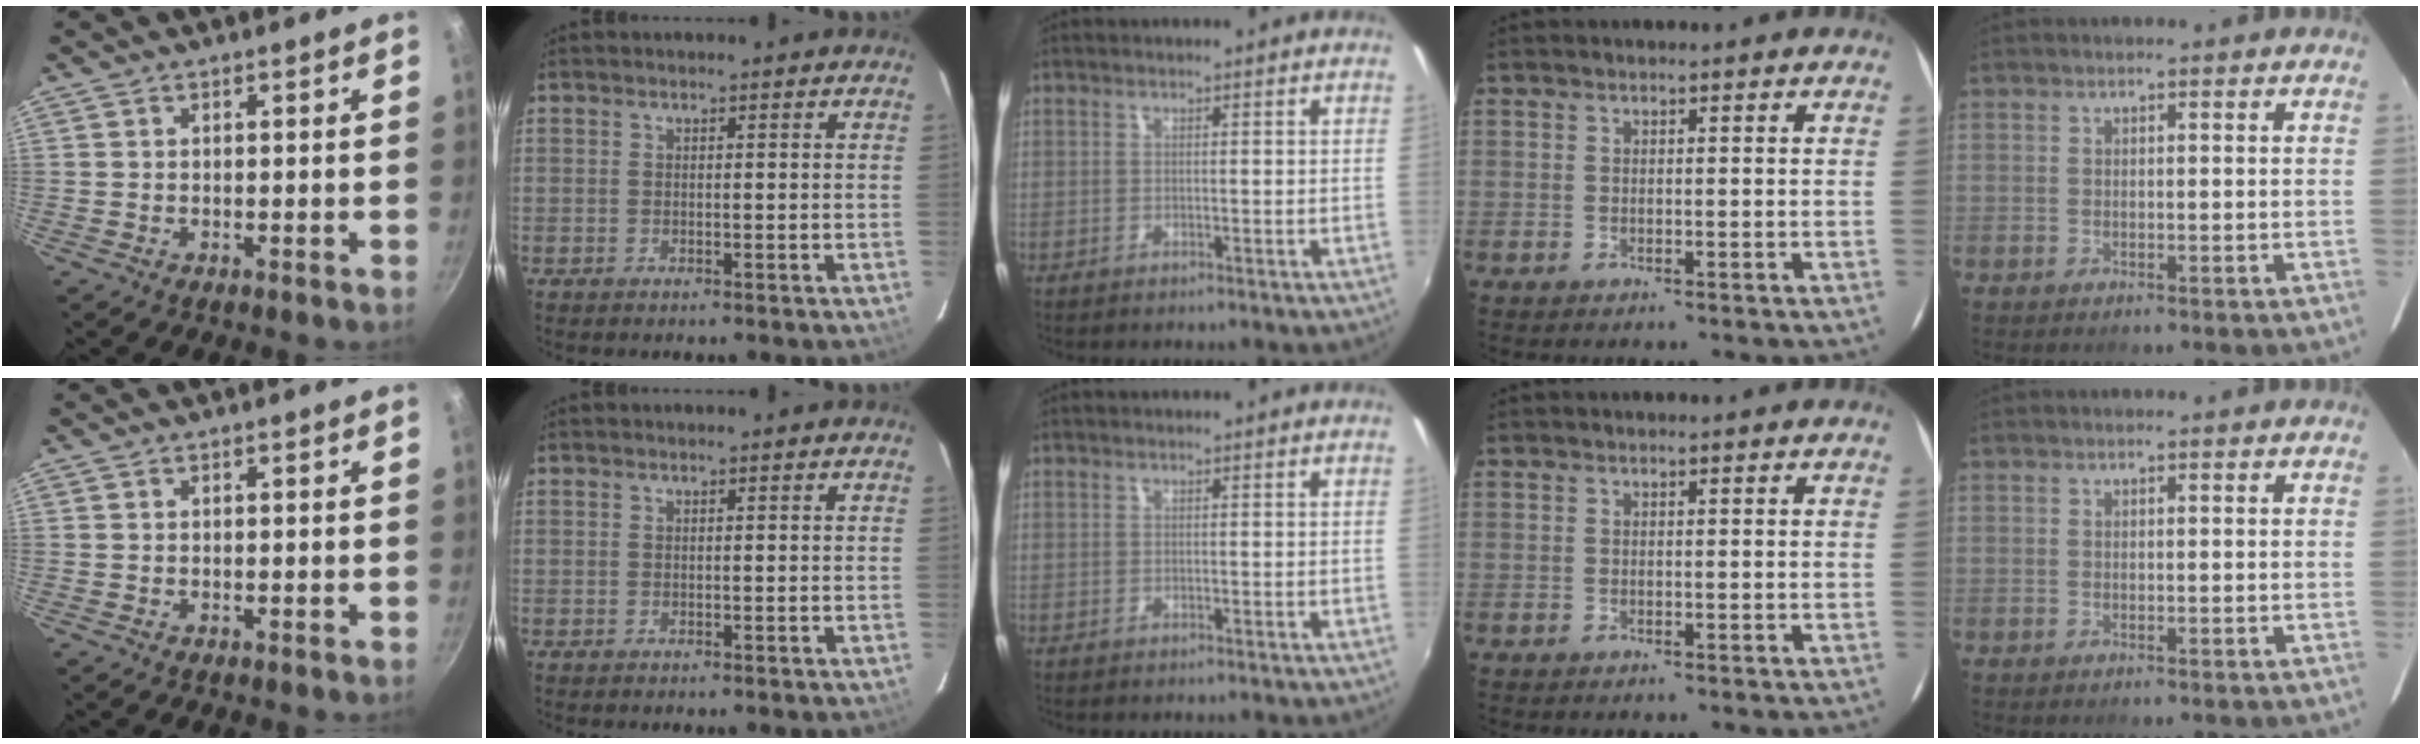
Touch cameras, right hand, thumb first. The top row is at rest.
{}